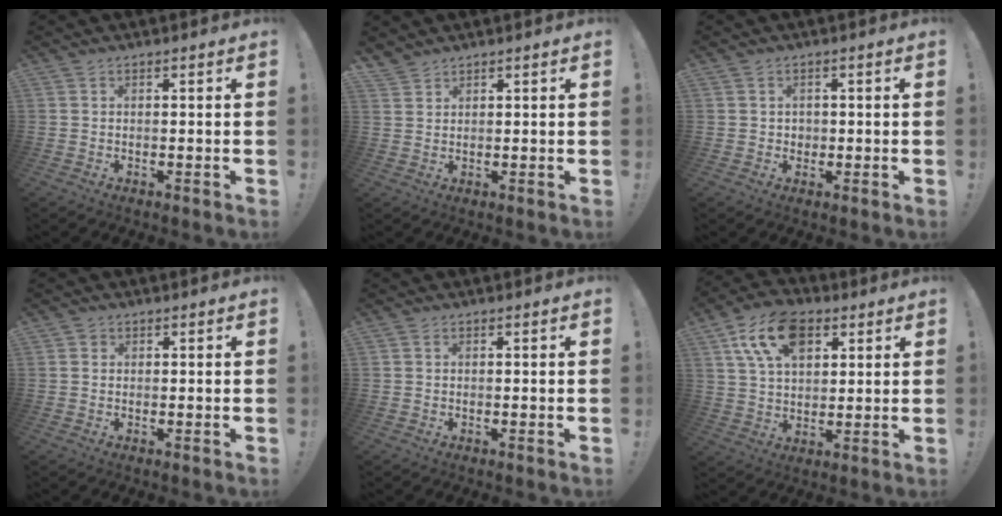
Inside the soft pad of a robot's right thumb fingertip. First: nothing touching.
{"total": 3.0, "force": [2.6, 1.3, 0.5], "torque": [-0.011, -0.015, 0.051]}
{"total": 1.9, "force": [0.2, 1.8, 0.4], "torque": [-0.010, 0.003, 0.003]}
{"total": 1.1, "force": [0.5, 1.0, 0.2], "torque": [-0.001, 0.002, 0.009]}
{"total": 0.0}
{"total": 15.4, "force": [7.1, 9.8, 9.6], "torque": [-0.163, -0.013, 0.136]}